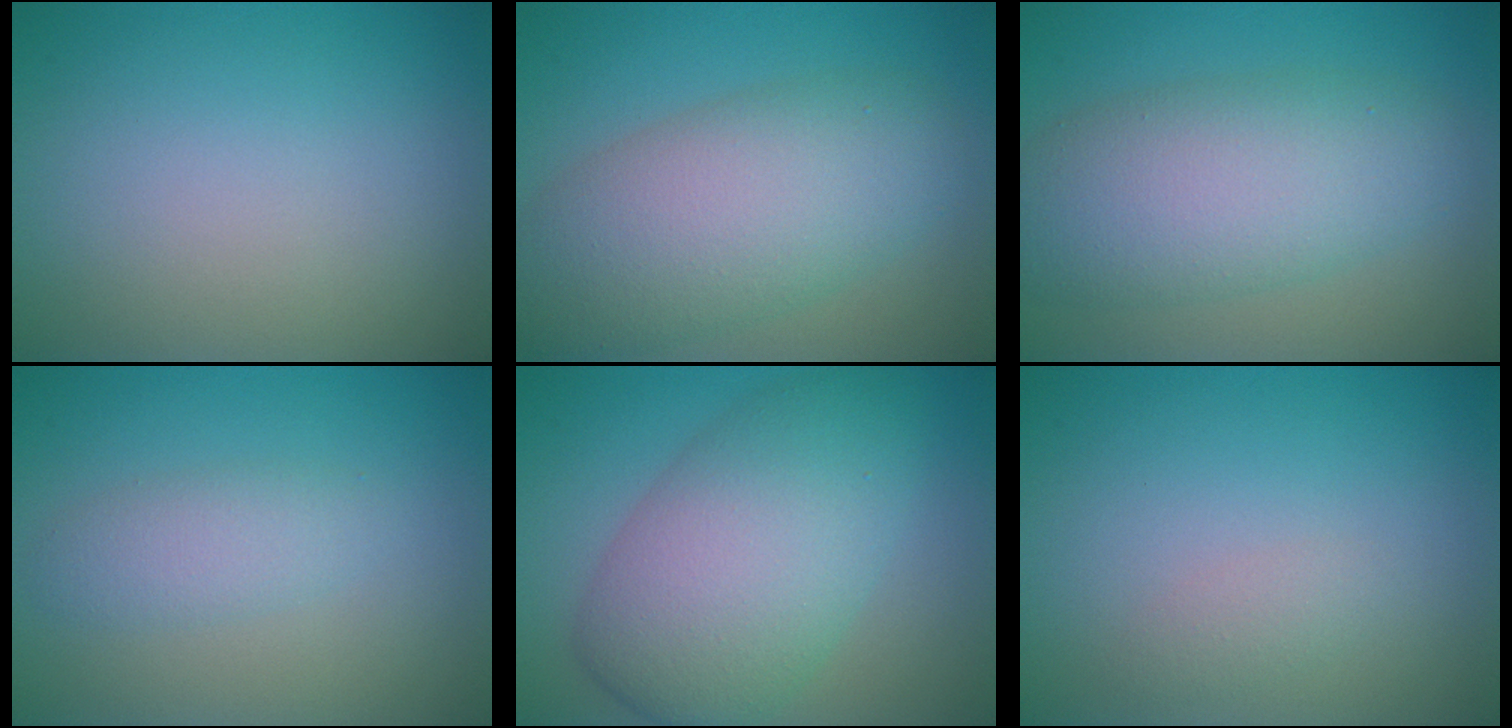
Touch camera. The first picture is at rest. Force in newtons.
{"total": 8.1, "press": 8.1, "slide": 0.6}
{"total": 7.5, "press": 7.5, "slide": 0.4}
{"total": 2.1, "press": 2.1, "slide": 0.1}
{"total": 8.7, "press": 8.7, "slide": 0.1}
{"total": 1.0, "press": 1.0, "slide": 0.0}